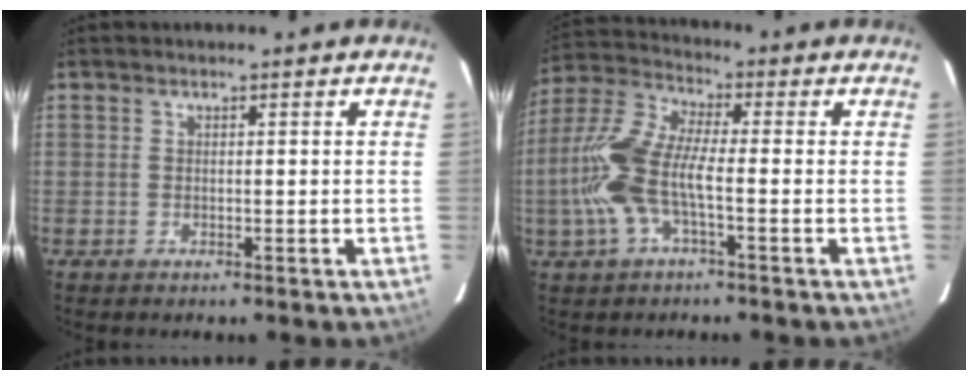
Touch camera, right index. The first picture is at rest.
{"total": 12.1, "force": [-2.6, 4.1, 11.0], "torque": [-0.249, 0.007, -0.056]}